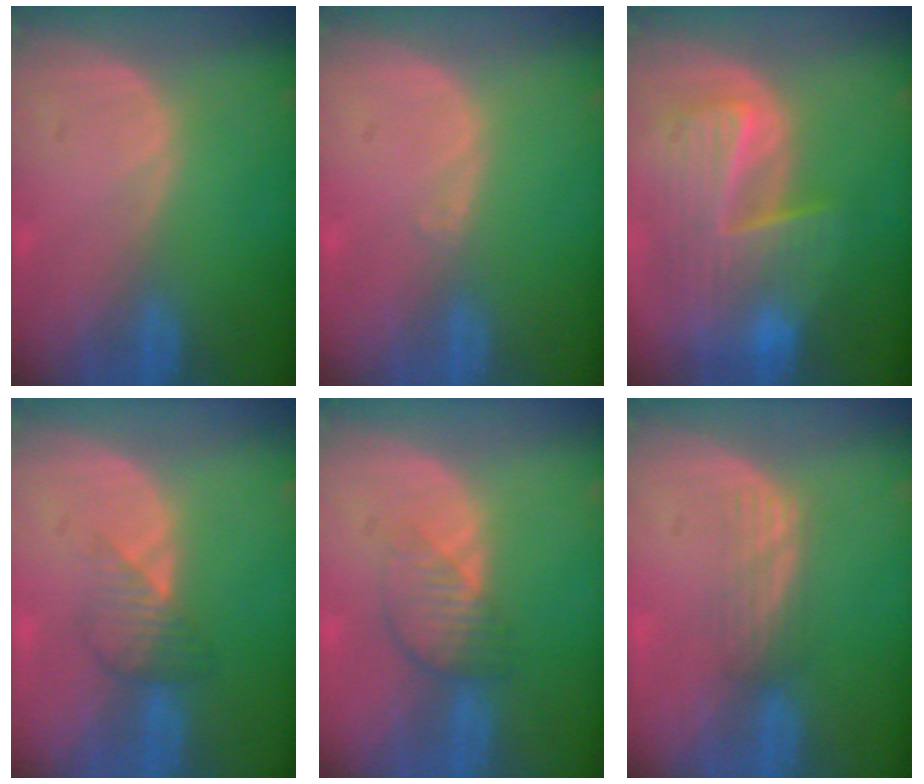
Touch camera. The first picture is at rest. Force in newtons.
{"total": 0.6, "press": 0.4, "slide": 0.4}
{"total": 10.3, "press": 8.9, "slide": 5.1}
{"total": 3.3, "press": 3.1, "slide": 1.0}
{"total": 3.9, "press": 3.7, "slide": 1.4}
{"total": 3.1, "press": 2.5, "slide": 1.7}